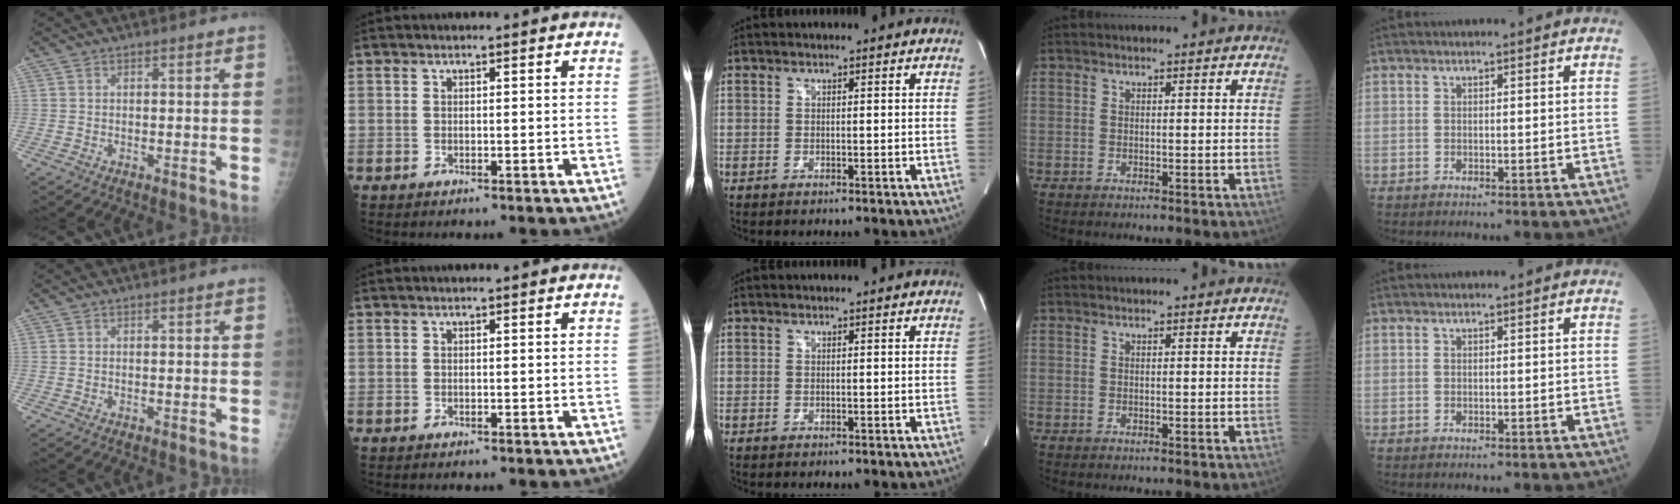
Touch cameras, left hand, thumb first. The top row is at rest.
{}